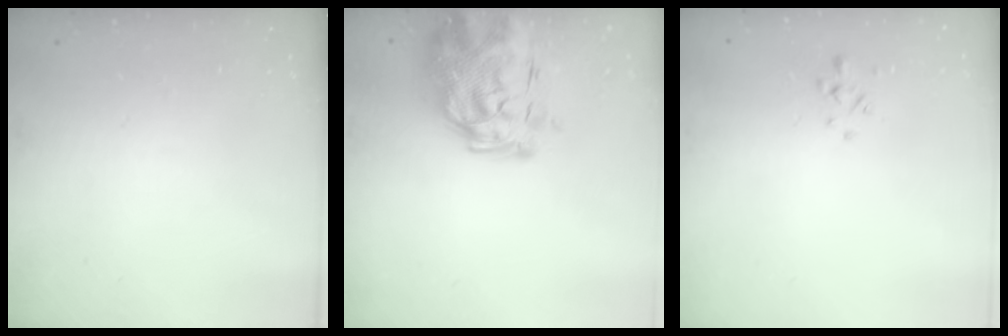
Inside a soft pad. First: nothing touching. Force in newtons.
{"total": 13.5, "press": 12.8, "slide": 4.3}
{"total": 0.8, "press": 0.6, "slide": 0.4}